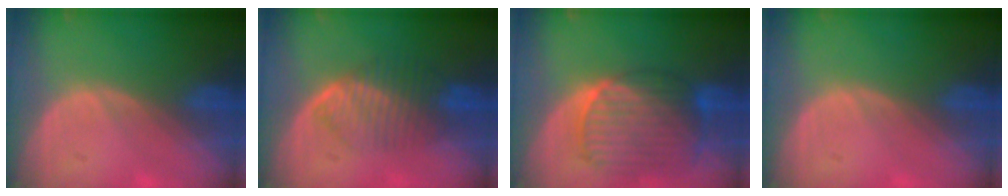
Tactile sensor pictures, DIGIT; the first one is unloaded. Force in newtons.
{"total": 6.5, "press": 6.2, "slide": 1.8}
{"total": 10.7, "press": 9.2, "slide": 5.4}
{"total": 0.0}